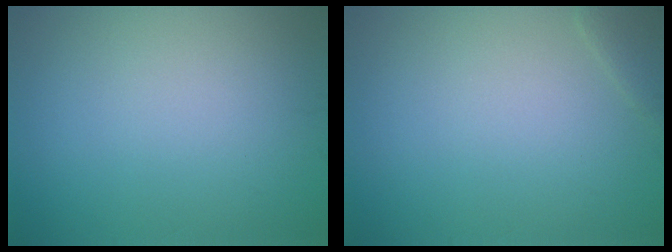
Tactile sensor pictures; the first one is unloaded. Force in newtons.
{"total": 1.3, "press": 1.3, "slide": 0.0}